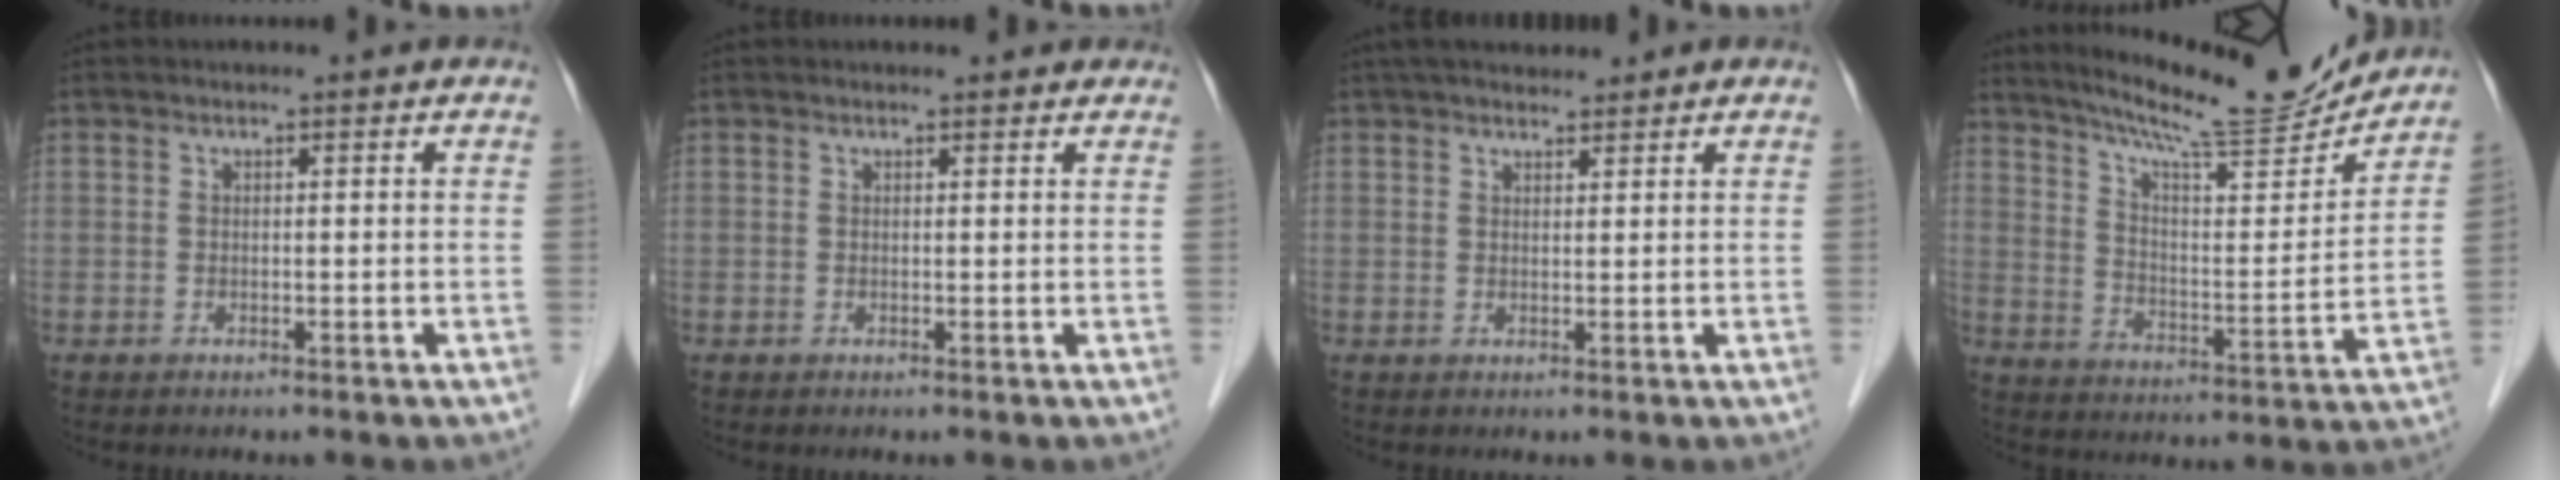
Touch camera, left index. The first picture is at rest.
{"total": 3.2, "force": [2.9, 1.2, 0.7], "torque": [-0.005, 0.015, 0.027]}
{"total": 6.7, "force": [5.7, 1.8, 2.9], "torque": [-0.040, 0.025, 0.092]}
{"total": 18.0, "force": [16.8, 1.0, 6.5], "torque": [-0.112, -0.033, 0.248]}